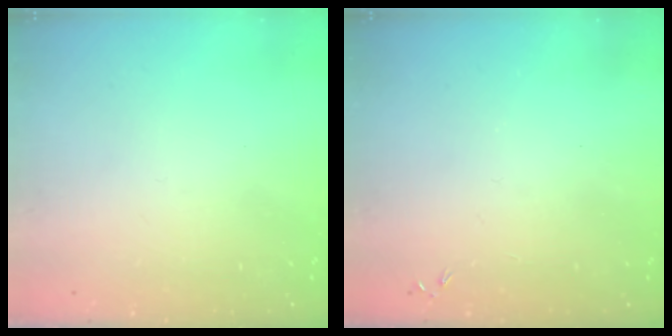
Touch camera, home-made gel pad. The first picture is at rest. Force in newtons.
{"total": 0.0}